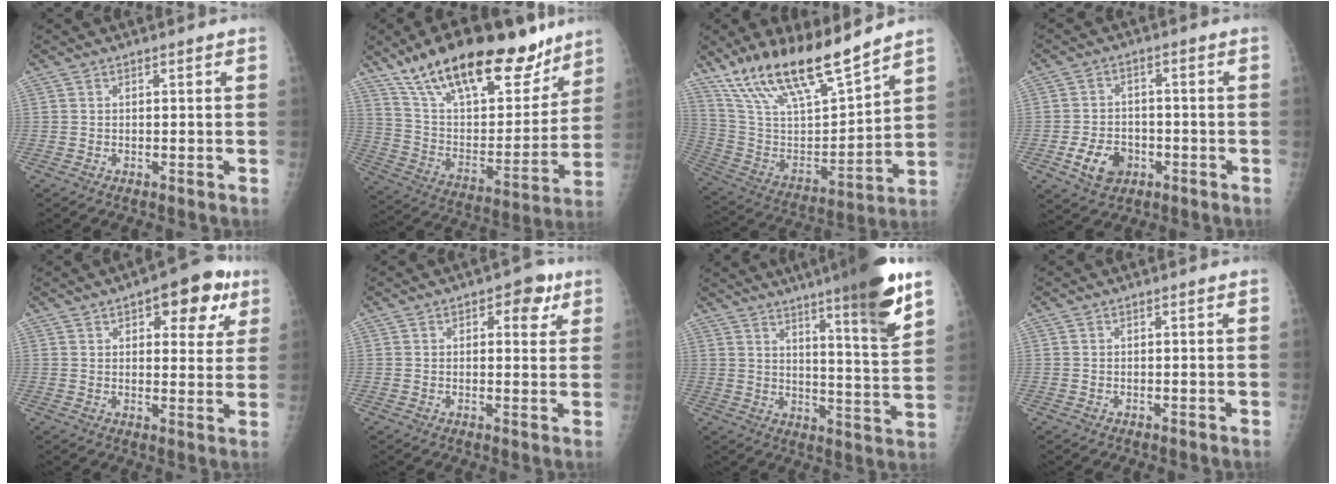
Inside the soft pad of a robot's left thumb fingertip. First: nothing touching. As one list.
[{"total": 28.3, "force": [20.0, 11.1, 16.7], "torque": [-0.232, -0.059, 0.331]}, {"total": 20.4, "force": [16.1, 4.6, 11.7], "torque": [-0.188, -0.070, 0.306]}, {"total": 7.3, "force": [-2.9, 5.4, 4.0], "torque": [-0.054, 0.013, -0.046]}, {"total": 11.5, "force": [5.7, 5.5, 8.4], "torque": [-0.063, -0.011, 0.067]}, {"total": 5.5, "force": [2.6, 3.1, 3.7], "torque": [-0.017, -0.005, 0.025]}, {"total": 16.7, "force": [10.7, 1.3, 12.8], "torque": [-0.167, -0.061, 0.155]}, {"total": 0.0}]